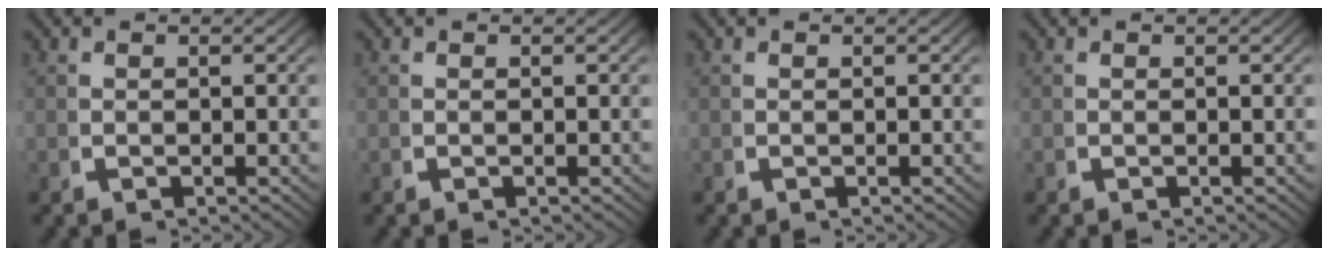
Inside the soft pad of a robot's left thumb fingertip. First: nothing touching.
{"total": 0.0}
{"total": 0.0}
{"total": 0.0}